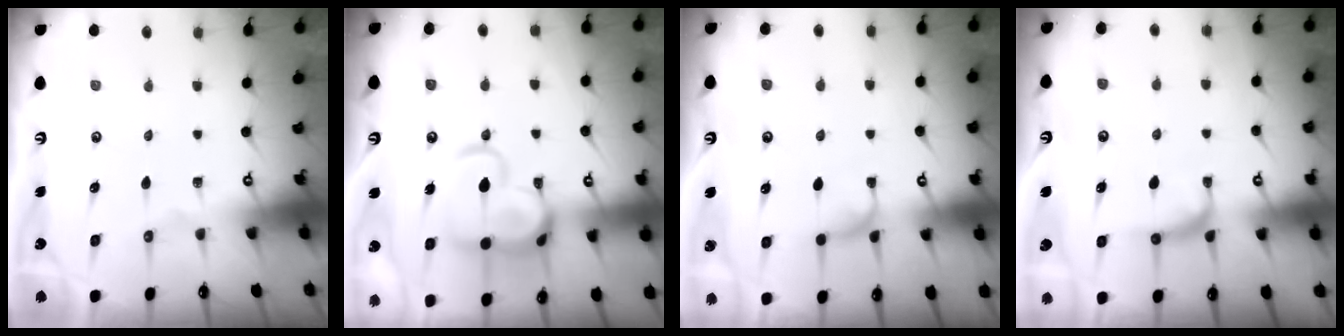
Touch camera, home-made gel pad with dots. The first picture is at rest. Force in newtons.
{"total": 7.6, "press": 7.5, "slide": 1.4}
{"total": 2.0, "press": 1.9, "slide": 0.4}
{"total": 1.0, "press": 0.9, "slide": 0.4}